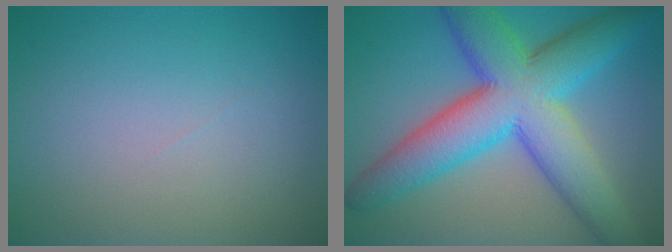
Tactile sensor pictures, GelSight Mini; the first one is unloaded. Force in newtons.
{"total": 11.5, "press": 11.5, "slide": 0.5}